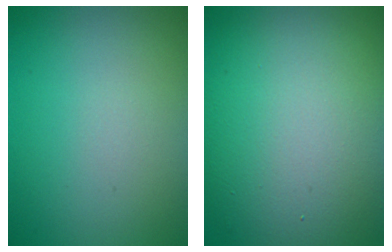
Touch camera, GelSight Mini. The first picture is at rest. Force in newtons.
{"total": 14.9, "press": 14.9, "slide": 1.1}